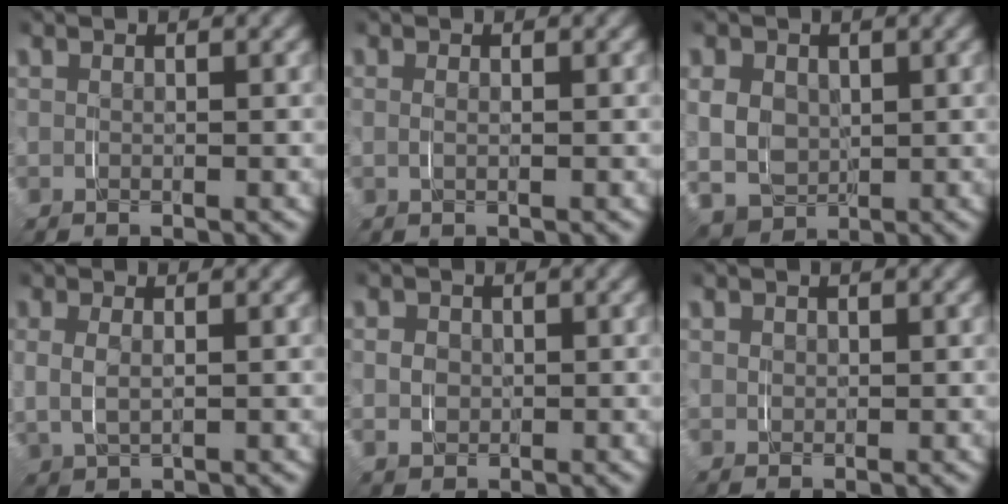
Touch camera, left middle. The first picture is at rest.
{"total": 0.7, "force": [0.0, -0.6, -0.3], "torque": [0.006, -0.002, 0.001]}
{"total": 7.9, "force": [-0.6, 7.5, 2.5], "torque": [-0.061, -0.030, -0.009]}
{"total": 0.6, "force": [0.4, 0.5, 0.0], "torque": [-0.013, -0.003, 0.008]}
{"total": 1.6, "force": [-0.1, 1.5, -0.3], "torque": [0.008, -0.009, 0.002]}
{"total": 0.7, "force": [-0.1, 0.6, -0.4], "torque": [0.007, -0.005, 0.000]}